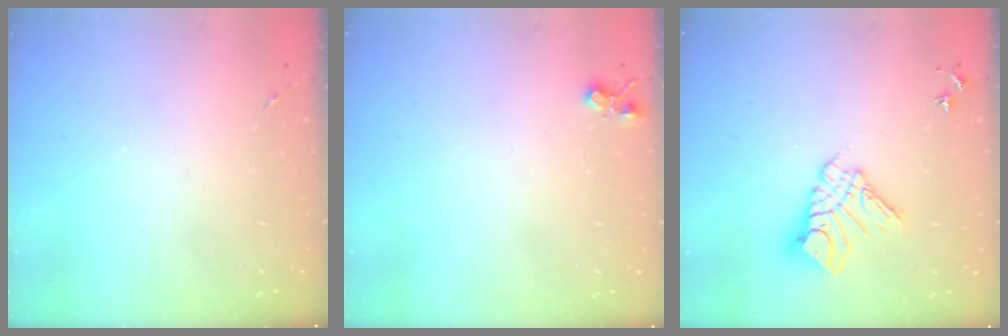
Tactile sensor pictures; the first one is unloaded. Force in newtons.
{"total": 4.8, "press": 4.8, "slide": 0.7}
{"total": 11.7, "press": 11.7, "slide": 1.2}